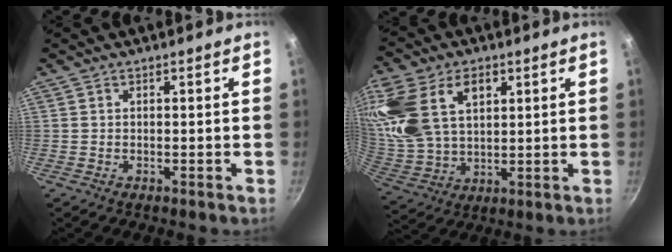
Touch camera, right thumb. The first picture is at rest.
{"total": 21.0, "force": [7.8, 13.4, 14.1], "torque": [-0.303, -0.004, 0.158]}